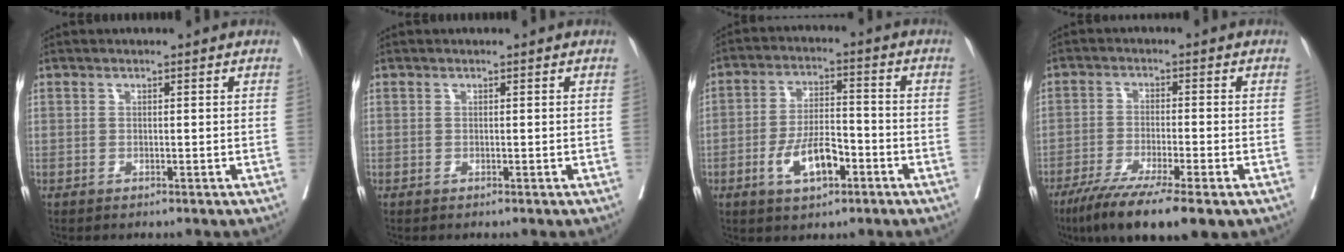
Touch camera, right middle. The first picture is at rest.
{"total": 0.0}
{"total": 8.0, "force": [-3.6, 3.1, 6.5], "torque": [-0.120, 0.004, -0.061]}
{"total": 12.2, "force": [-8.2, 1.2, 9.0], "torque": [-0.146, -0.030, -0.132]}